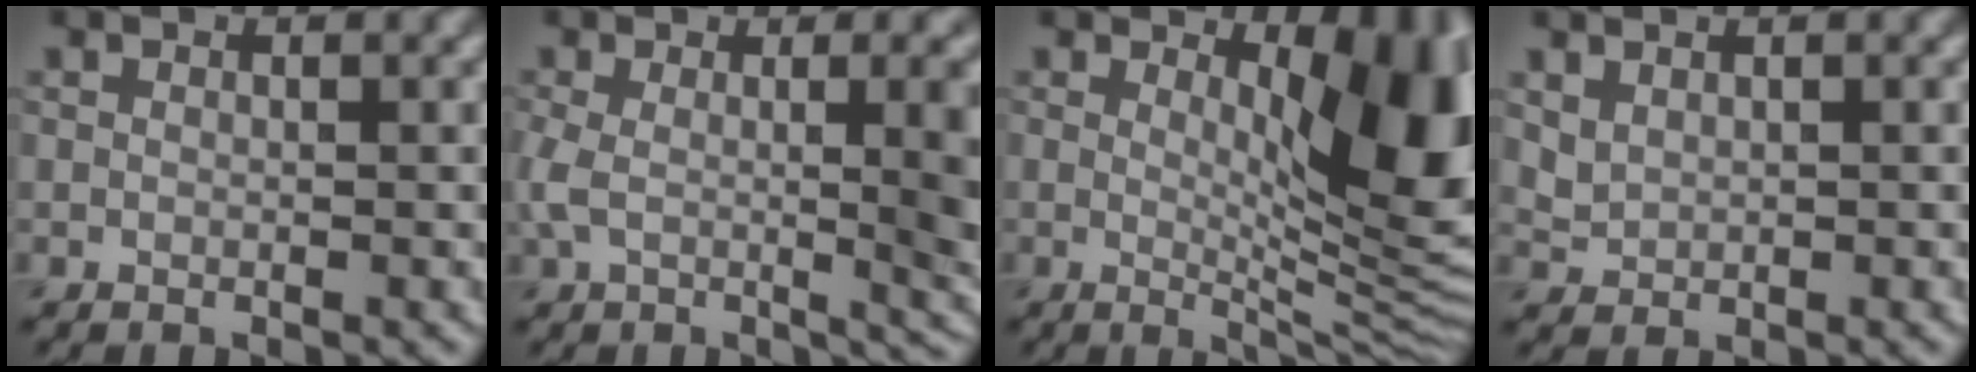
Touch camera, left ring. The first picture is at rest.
{"total": 9.4, "force": [0.0, 3.9, 8.5], "torque": [-0.139, -0.013, 0.004]}
{"total": 11.0, "force": [2.4, 4.5, 9.7], "torque": [-0.108, -0.005, 0.039]}
{"total": 1.1, "force": [0.8, 0.7, 0.4], "torque": [-0.011, -0.002, 0.022]}